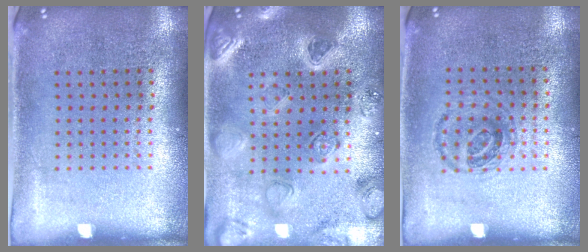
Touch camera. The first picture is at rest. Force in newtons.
{"total": 2.2, "press": 2.2, "slide": 0.3}
{"total": 0.9, "press": 0.8, "slide": 0.4}